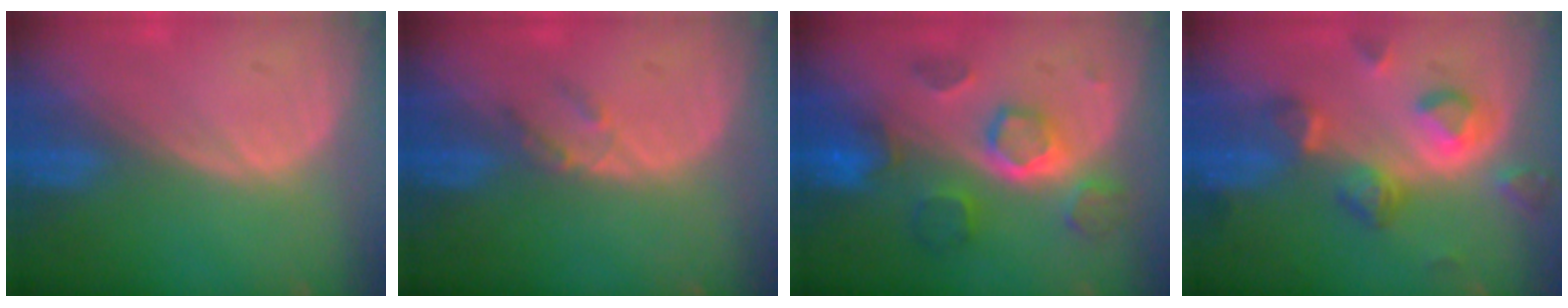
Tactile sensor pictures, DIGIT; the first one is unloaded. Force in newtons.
{"total": 2.0, "press": 1.8, "slide": 0.9}
{"total": 8.5, "press": 7.7, "slide": 3.6}
{"total": 7.9, "press": 7.1, "slide": 3.4}